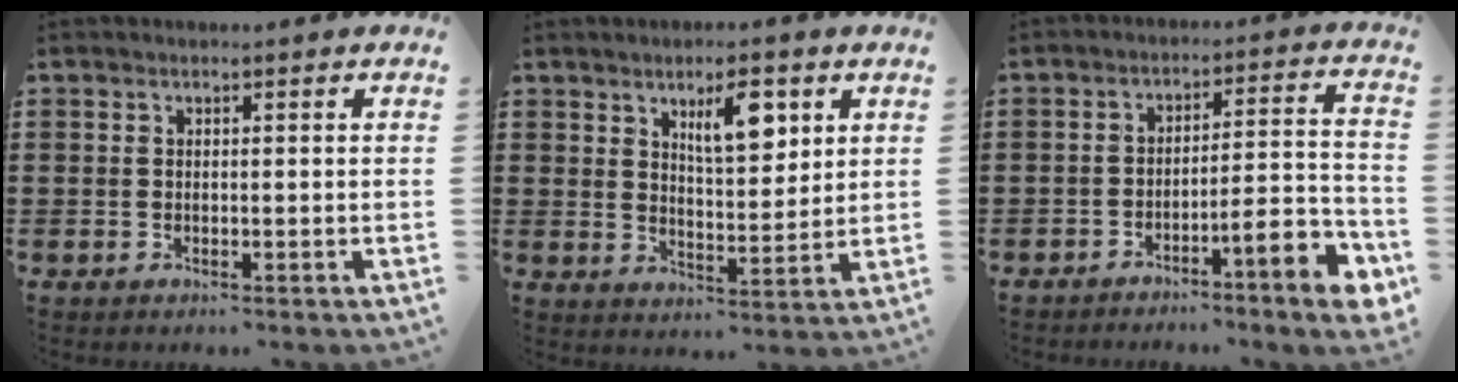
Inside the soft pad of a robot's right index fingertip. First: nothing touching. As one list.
[{"total": 7.4, "force": [3.5, 2.8, 5.9], "torque": [-0.093, -0.003, 0.053]}, {"total": 7.0, "force": [-4.6, 0.7, 5.2], "torque": [-0.077, -0.012, -0.087]}]